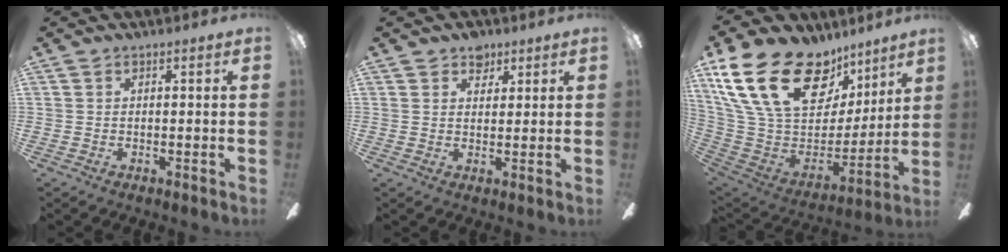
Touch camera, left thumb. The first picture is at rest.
{"total": 4.5, "force": [3.3, 2.8, 1.3], "torque": [-0.004, -0.013, 0.056]}
{"total": 28.7, "force": [14.8, 16.8, 18.0], "torque": [-0.336, -0.073, 0.286]}